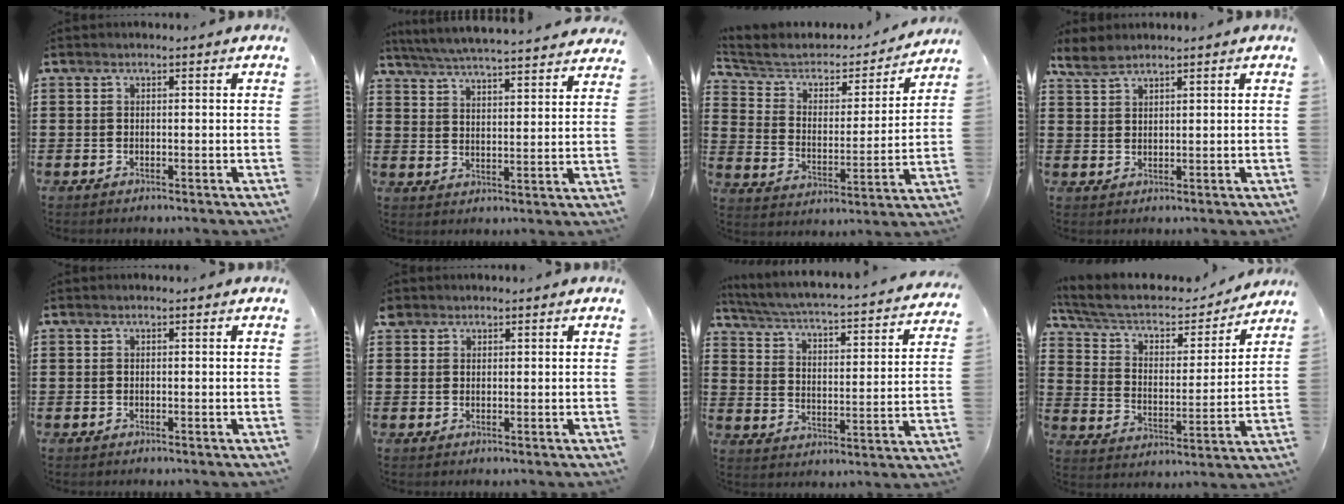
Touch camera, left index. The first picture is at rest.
{"total": 5.6, "force": [5.4, -0.5, 1.3], "torque": [-0.049, -0.038, 0.093]}
{"total": 4.8, "force": [4.0, 2.3, 1.4], "torque": [-0.056, -0.027, 0.061]}
{"total": 2.9, "force": [2.4, 1.0, 1.4], "torque": [-0.034, 0.004, 0.046]}
{"total": 0.0}
{"total": 1.5, "force": [1.2, 0.9, 0.2], "torque": [-0.008, 0.005, 0.024]}
{"total": 2.7, "force": [2.3, -0.4, 1.4], "torque": [-0.044, -0.035, 0.025]}
{"total": 6.1, "force": [4.7, 2.7, 2.7], "torque": [-0.077, -0.028, 0.079]}